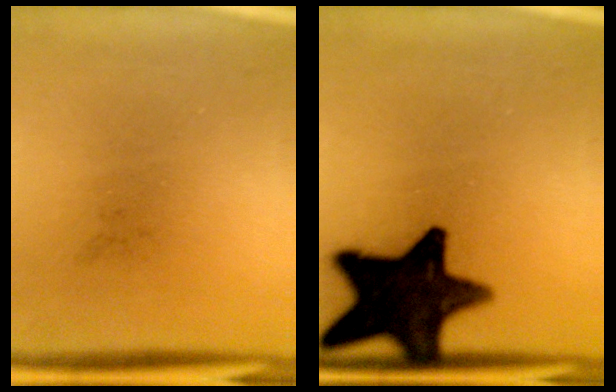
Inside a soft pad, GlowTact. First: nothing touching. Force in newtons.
{"total": 15.8}